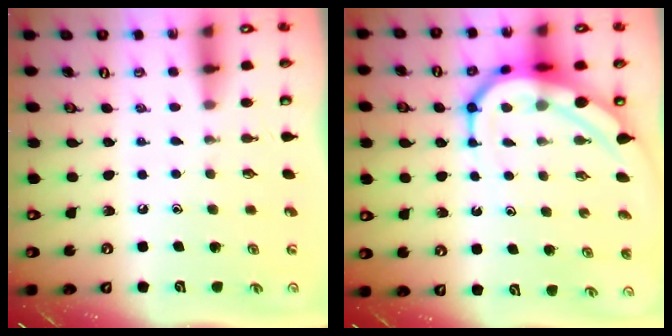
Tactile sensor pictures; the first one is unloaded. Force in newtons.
{"total": 10.3, "press": 10.2, "slide": 1.2}